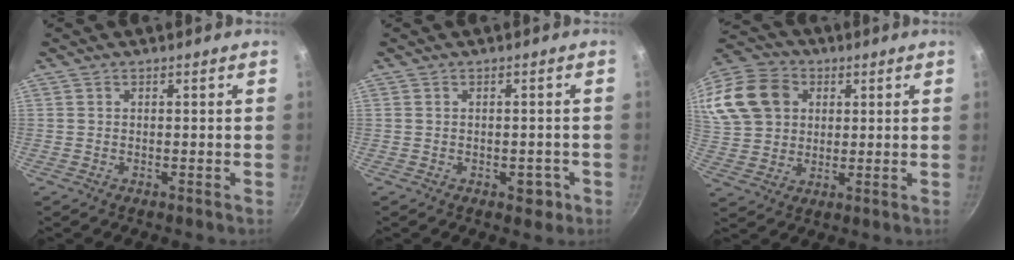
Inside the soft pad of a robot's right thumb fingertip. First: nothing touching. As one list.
[{"total": 2.7, "force": [-1.0, 1.7, 1.8], "torque": [-0.003, 0.013, -0.005]}, {"total": 22.8, "force": [7.0, 18.2, 11.9], "torque": [-0.270, 0.036, 0.130]}]